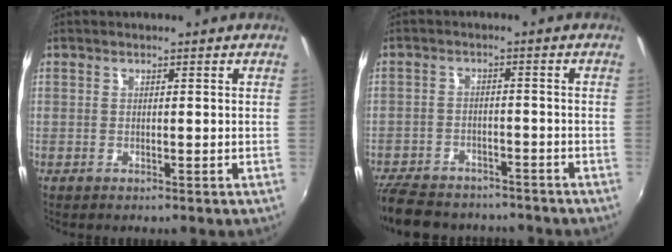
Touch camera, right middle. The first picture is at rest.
{"total": 16.8, "force": [-13.7, 7.5, 6.1], "torque": [-0.162, 0.002, -0.200]}